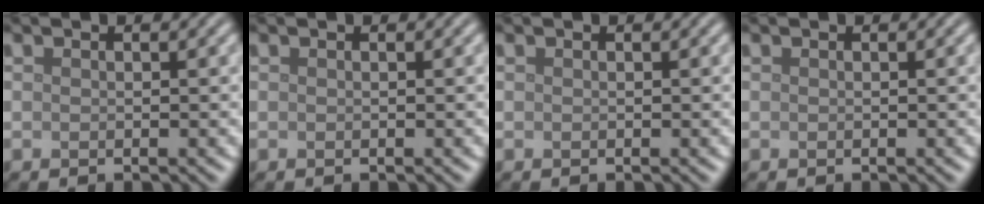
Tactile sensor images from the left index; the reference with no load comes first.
{"total": 0.0}
{"total": 0.0}
{"total": 0.0}